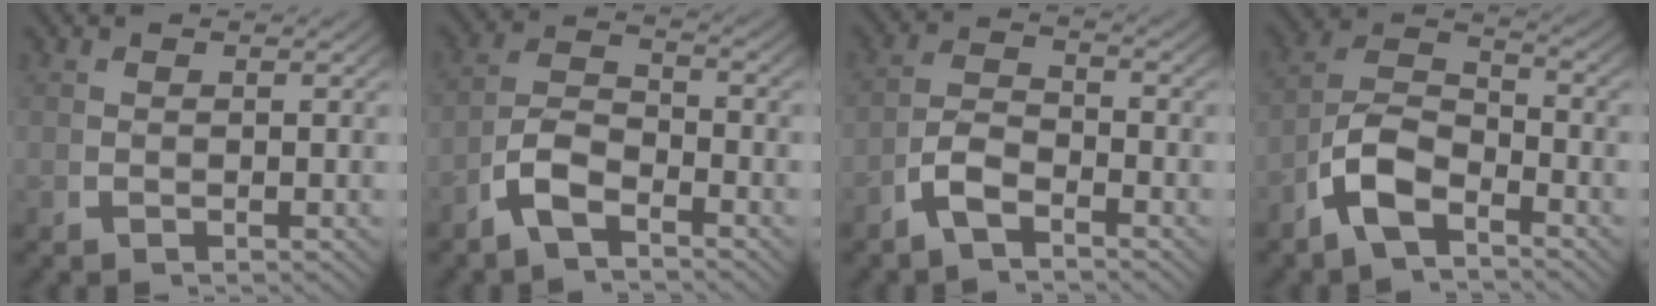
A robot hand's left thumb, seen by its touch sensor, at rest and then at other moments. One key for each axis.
{"total": 5.4, "fx": -1.9, "fy": 3.7, "fz": 3.4, "tx": -0.063, "ty": -0.011, "tz": -0.043}
{"total": 4.0, "fx": -1.7, "fy": 2.6, "fz": 2.5, "tx": -0.044, "ty": -0.007, "tz": -0.040}
{"total": 8.6, "fx": -2.0, "fy": 6.3, "fz": 5.4, "tx": -0.112, "ty": -0.018, "tz": -0.047}